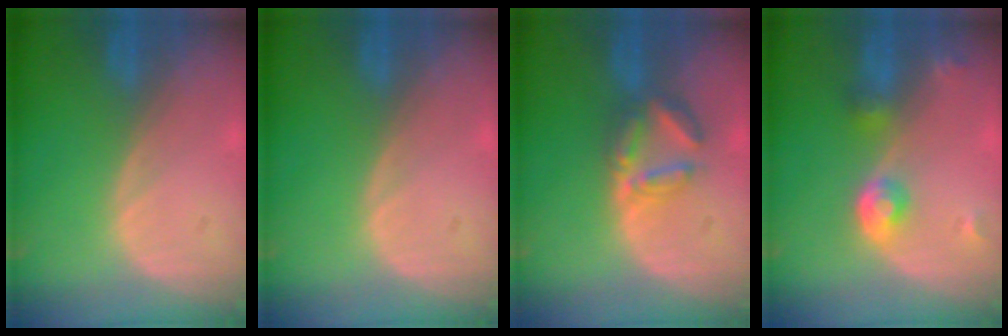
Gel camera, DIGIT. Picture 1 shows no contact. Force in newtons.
{"total": 0.0}
{"total": 5.0, "press": 5.0, "slide": 0.5}
{"total": 4.1, "press": 4.1, "slide": 0.6}